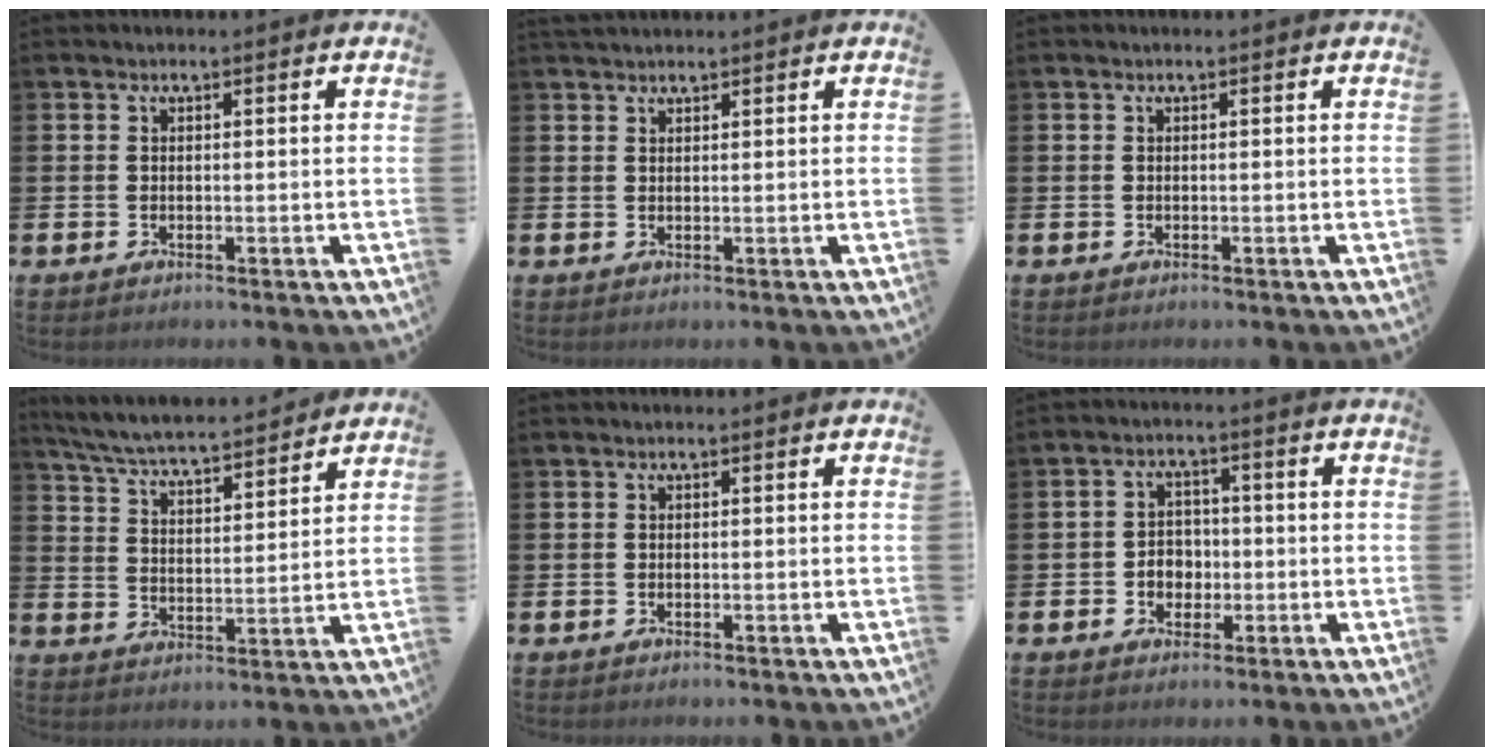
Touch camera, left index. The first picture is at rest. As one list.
[{"total": 1.4, "force": [1.4, 0.3, 0.2], "torque": [0.007, -0.001, 0.023]}, {"total": 0.0}, {"total": 6.3, "force": [6.1, 0.5, 1.7], "torque": [-0.056, -0.046, 0.103]}, {"total": 0.0}, {"total": 3.4, "force": [-0.7, 3.0, 1.5], "torque": [-0.024, 0.004, -0.022]}]